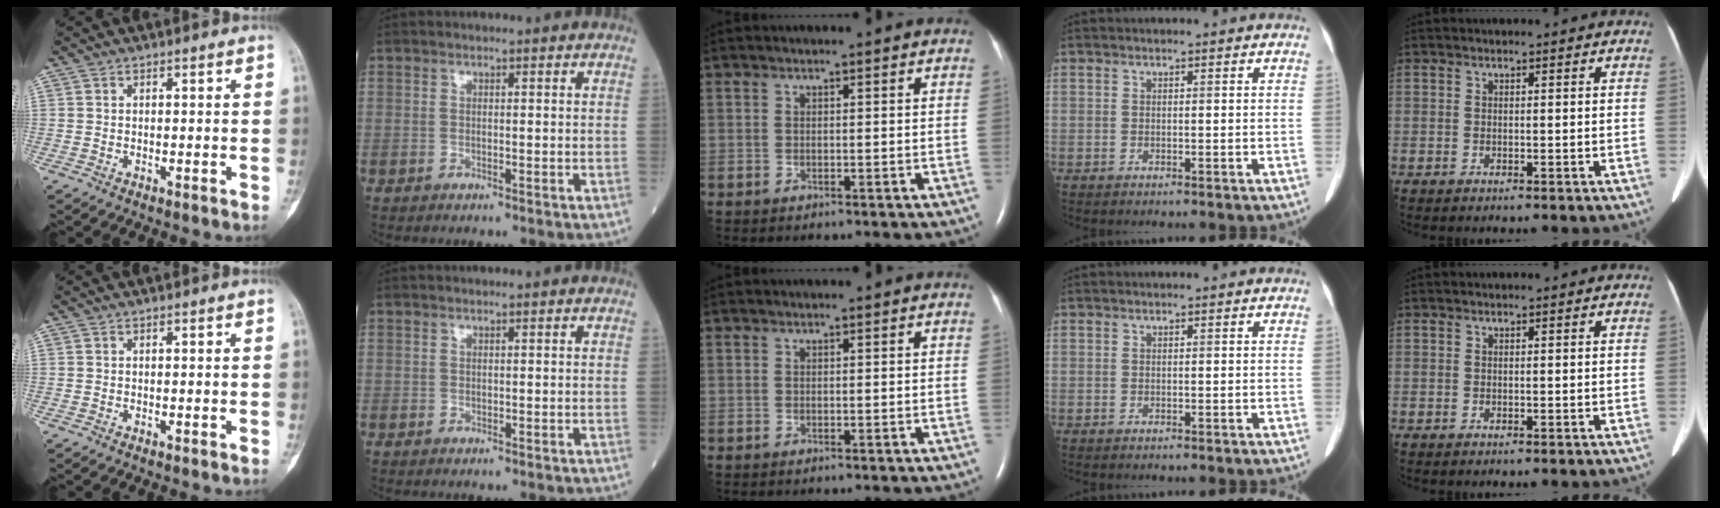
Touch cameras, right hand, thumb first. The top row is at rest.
{}